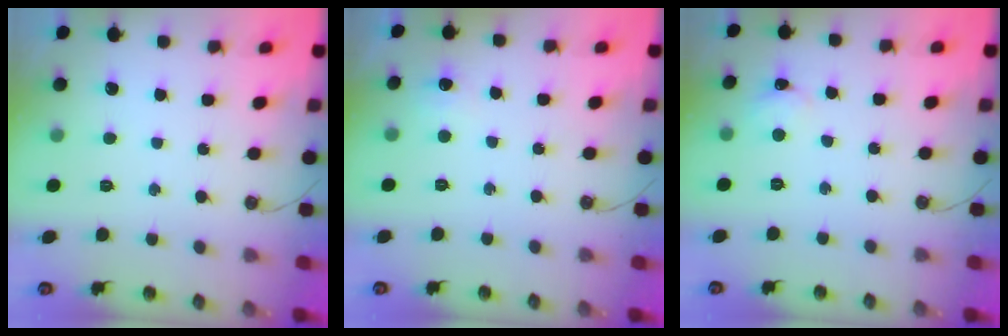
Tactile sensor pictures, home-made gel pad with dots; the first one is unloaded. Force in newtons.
{"total": 4.1, "press": 4.0, "slide": 0.6}
{"total": 2.6, "press": 2.6, "slide": 0.4}